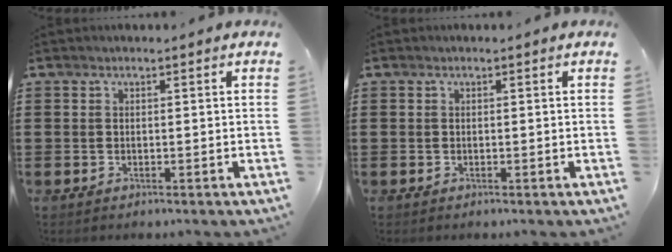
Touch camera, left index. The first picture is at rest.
{"total": 0.0}